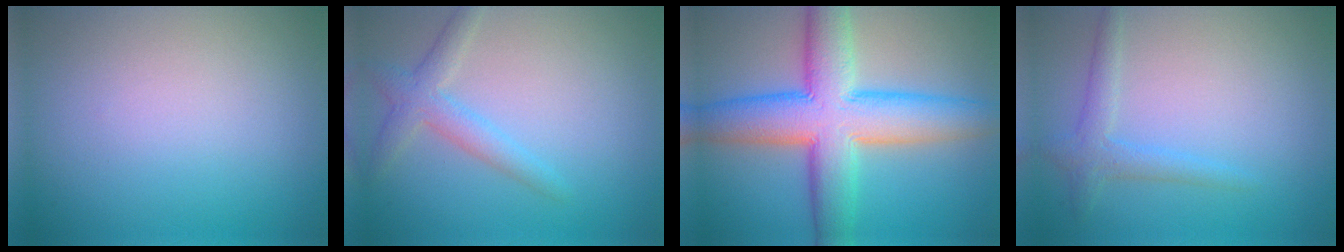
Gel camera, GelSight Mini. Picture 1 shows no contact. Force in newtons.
{"total": 2.7, "press": 2.7, "slide": 0.1}
{"total": 10.4, "press": 10.4, "slide": 0.4}
{"total": 2.1, "press": 2.1, "slide": 0.1}